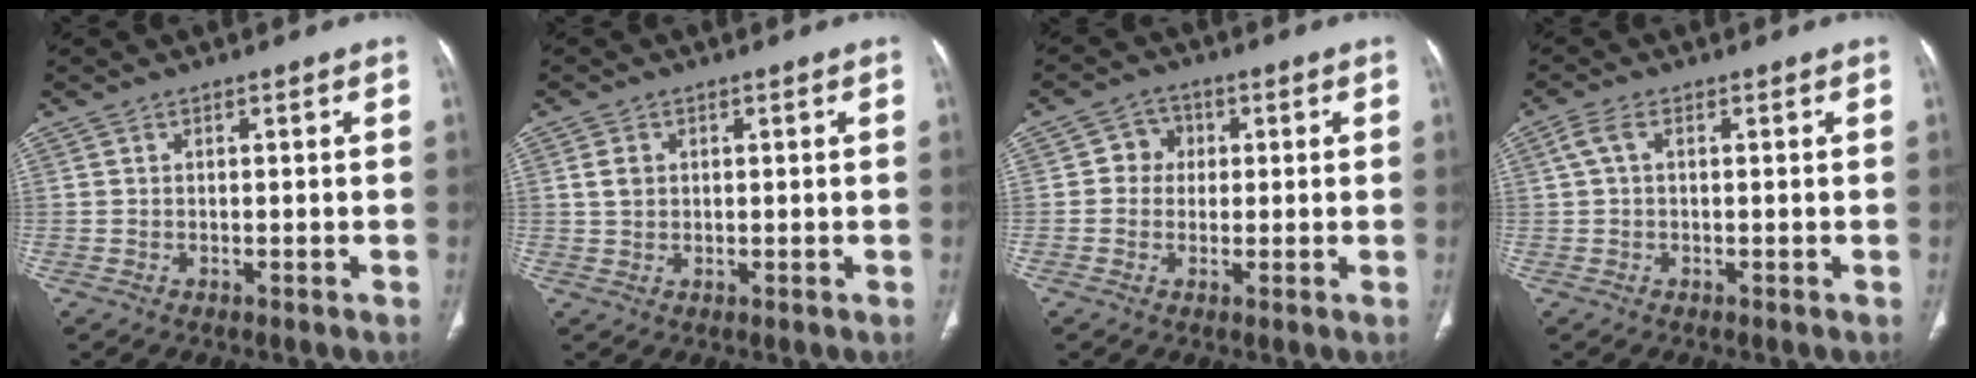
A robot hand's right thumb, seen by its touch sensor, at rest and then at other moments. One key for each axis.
{"total": 2.3, "fx": 0.6, "fy": 1.8, "fz": 1.3, "tx": -0.021, "ty": -0.001, "tz": 0.015}
{"total": 4.3, "fx": 0.5, "fy": 4.0, "fz": 1.4, "tx": 0.008, "ty": 0.009, "tz": 0.000}
{"total": 2.7, "fx": 0.6, "fy": 1.4, "fz": 2.2, "tx": -0.056, "ty": 0.015, "tz": 0.012}